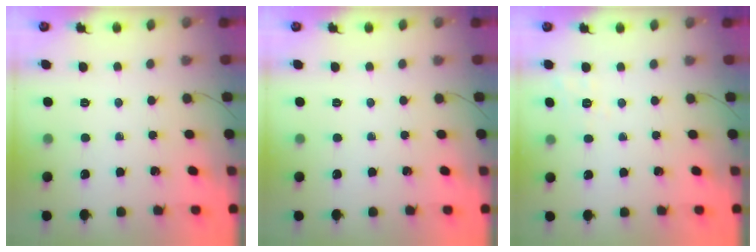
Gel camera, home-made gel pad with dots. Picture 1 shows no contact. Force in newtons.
{"total": 0.0}
{"total": 2.8, "press": 2.1, "slide": 1.9}